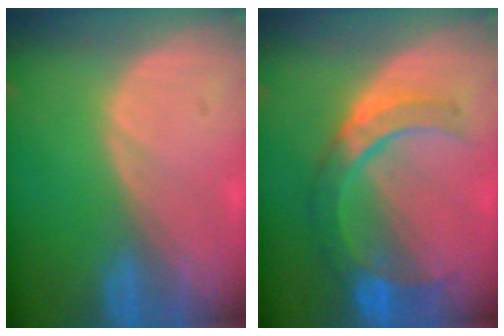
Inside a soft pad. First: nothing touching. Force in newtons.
{"total": 7.7, "press": 7.6, "slide": 1.2}